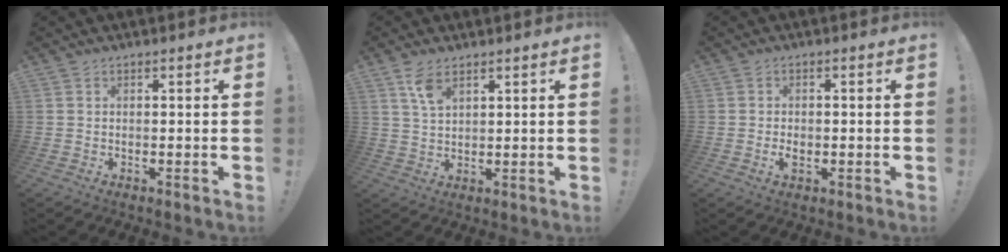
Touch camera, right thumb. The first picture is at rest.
{"total": 5.8, "force": [3.5, 2.7, 3.8], "torque": [-0.073, -0.010, 0.064]}
{"total": 2.2, "force": [-1.0, 1.1, 1.6], "torque": [-0.021, 0.003, -0.018]}